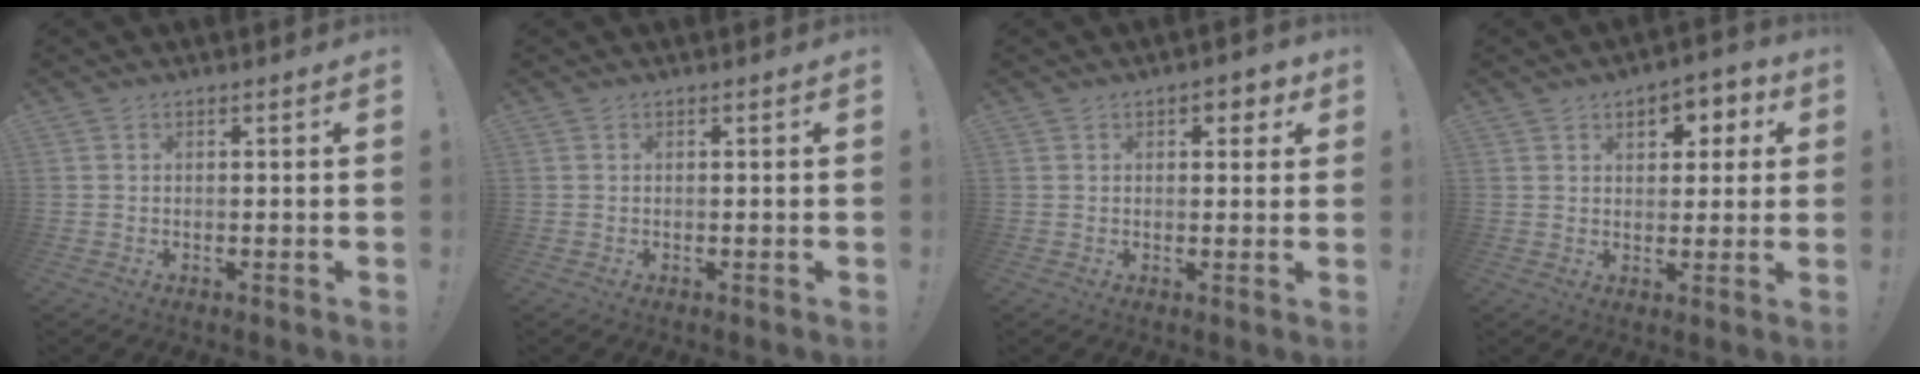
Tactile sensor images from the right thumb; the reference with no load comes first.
{"total": 0.0}
{"total": 4.0, "force": [1.5, 2.5, 2.8], "torque": [-0.017, -0.005, 0.019]}
{"total": 6.7, "force": [2.4, 4.5, 4.3], "torque": [-0.039, -0.009, 0.036]}